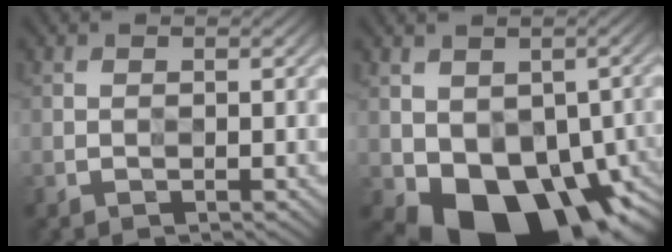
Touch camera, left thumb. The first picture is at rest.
{"total": 12.4, "force": [-4.1, 8.4, 8.2], "torque": [-0.134, -0.035, -0.050]}